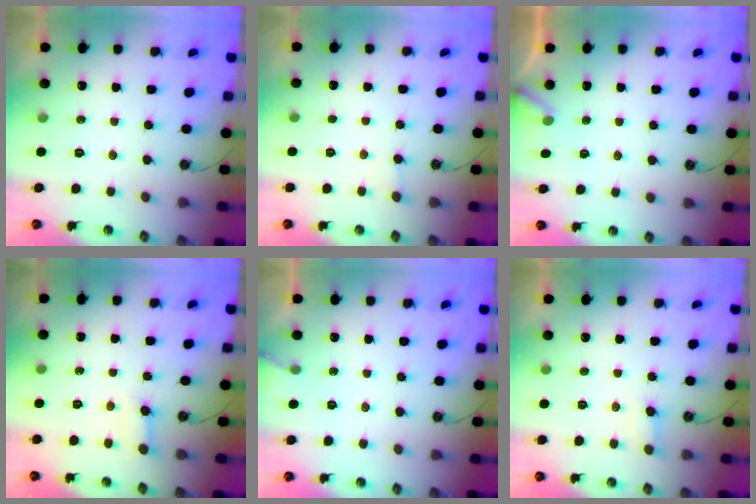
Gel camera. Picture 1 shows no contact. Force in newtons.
{"total": 1.4, "press": 1.4, "slide": 0.1}
{"total": 3.7, "press": 3.7, "slide": 0.3}
{"total": 3.1, "press": 3.0, "slide": 0.3}
{"total": 3.8, "press": 3.8, "slide": 0.3}
{"total": 4.6, "press": 4.6, "slide": 0.4}